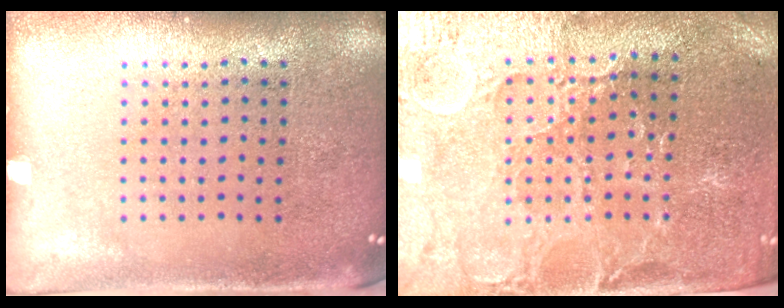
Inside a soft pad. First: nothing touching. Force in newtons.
{"total": 1.9, "press": 1.8, "slide": 0.5}